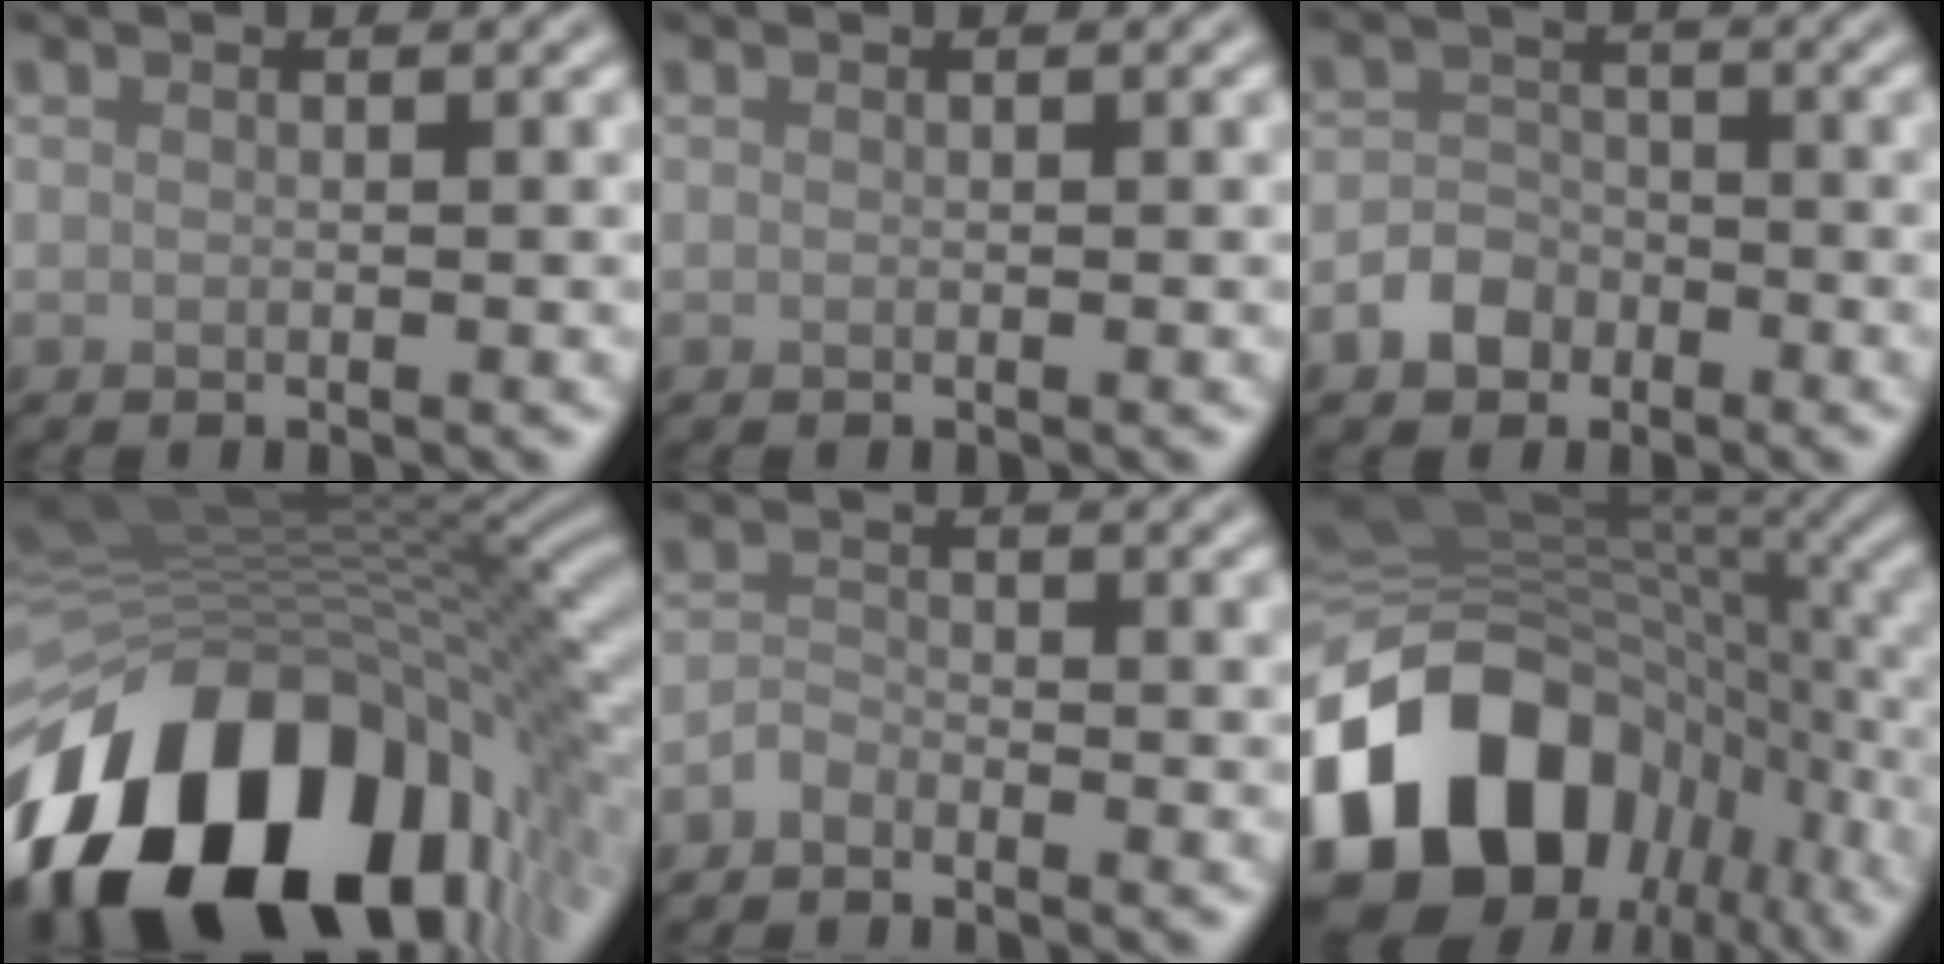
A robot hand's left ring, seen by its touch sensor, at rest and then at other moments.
{"total": 0.0}
{"total": 2.8, "force": [-1.6, 2.2, 0.8], "torque": [-0.009, 0.006, -0.034]}
{"total": 18.1, "force": [-7.9, 10.3, 12.6], "torque": [-0.225, -0.015, -0.130]}
{"total": 1.4, "force": [-1.3, 0.5, 0.3], "torque": [-0.004, 0.006, -0.030]}
{"total": 17.5, "force": [-6.8, 12.3, 10.4], "torque": [-0.217, -0.019, -0.110]}